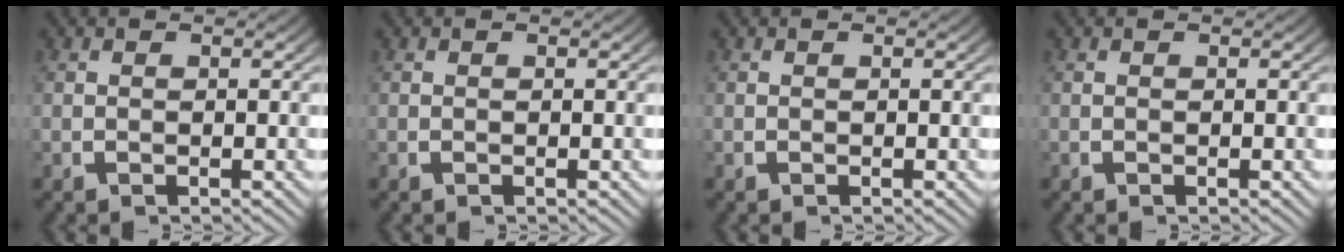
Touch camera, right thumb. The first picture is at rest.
{"total": 0.0}
{"total": 0.0}
{"total": 0.0}